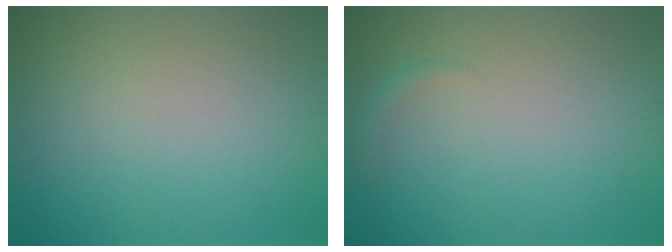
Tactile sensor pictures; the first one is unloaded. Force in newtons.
{"total": 0.8, "press": 0.8, "slide": 0.0}